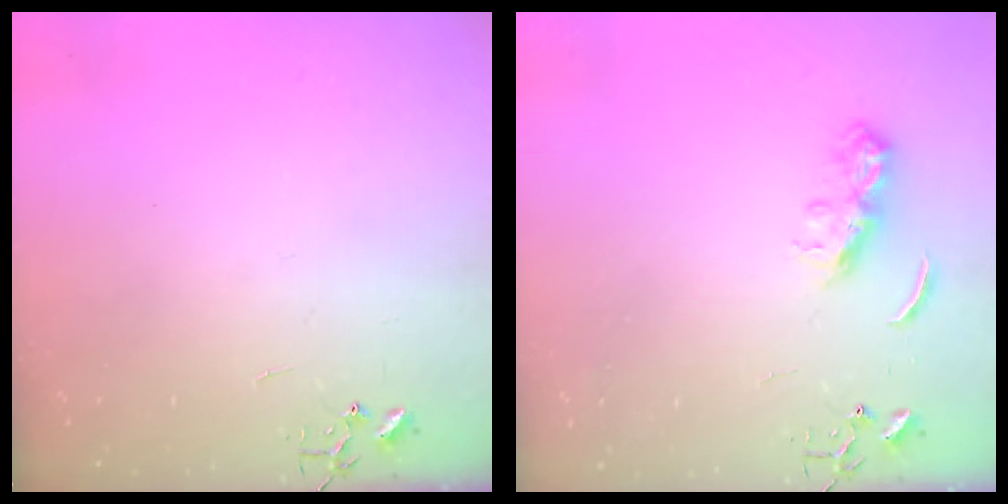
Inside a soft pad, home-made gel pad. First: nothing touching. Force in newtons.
{"total": 6.7, "press": 6.7, "slide": 0.6}